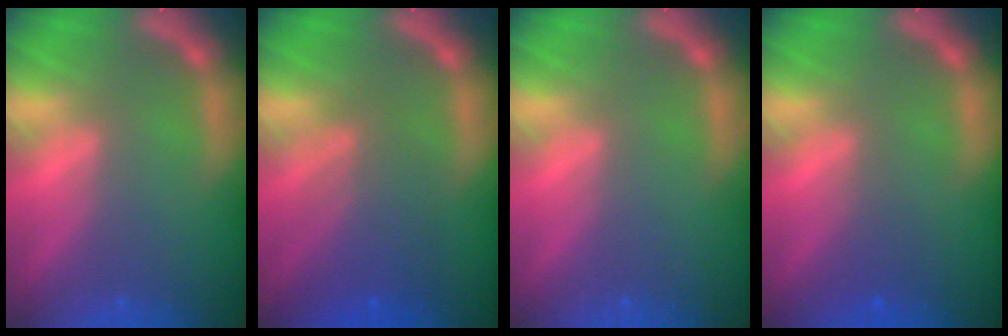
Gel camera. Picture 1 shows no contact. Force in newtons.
{"total": 5.0}
{"total": 0.0}
{"total": 1.5}